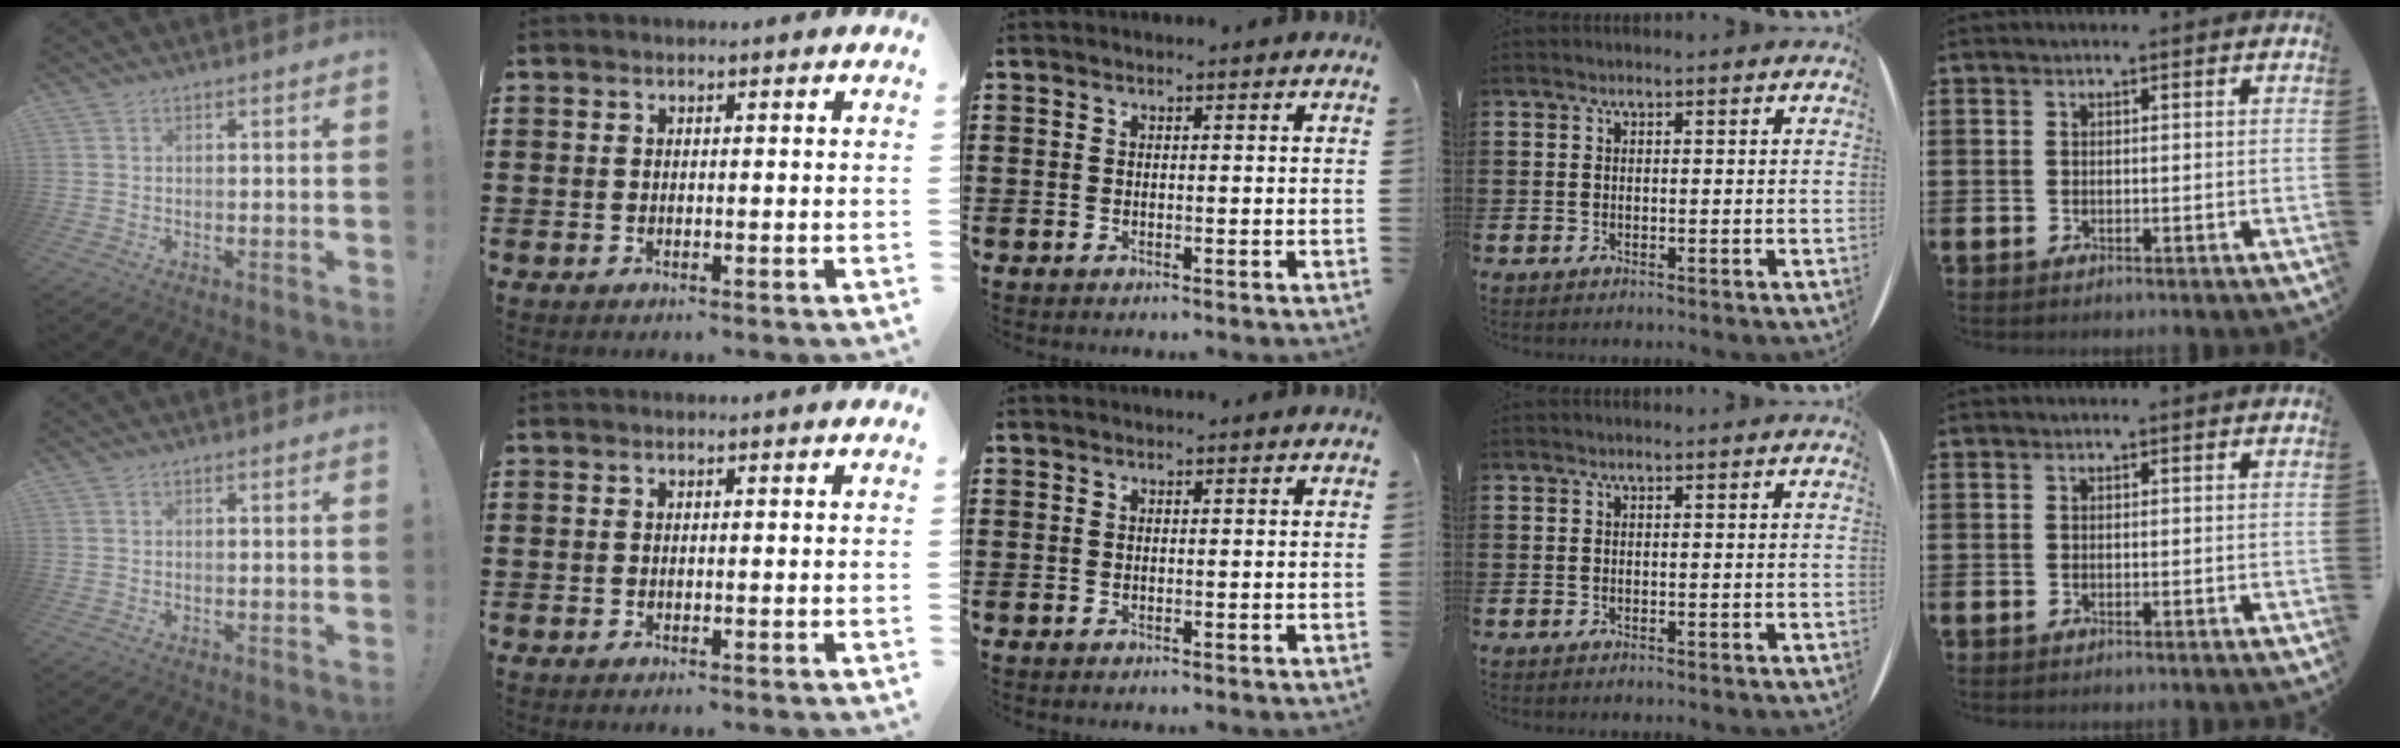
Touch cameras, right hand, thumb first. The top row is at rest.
{}